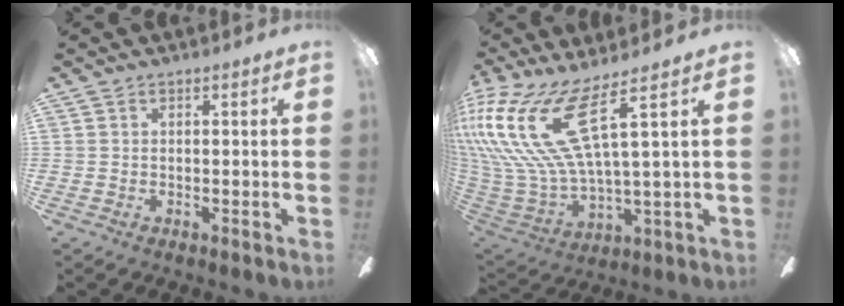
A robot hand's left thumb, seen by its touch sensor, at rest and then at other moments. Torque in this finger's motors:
{"motor_torque": [2.05, 2.04, 1.38, -1.39, 0.32]}